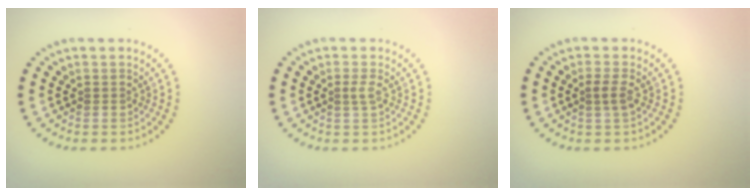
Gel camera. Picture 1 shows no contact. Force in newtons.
{"total": 0.9, "press": 0.7, "slide": 0.5}
{"total": 1.3, "press": 1.1, "slide": 0.7}